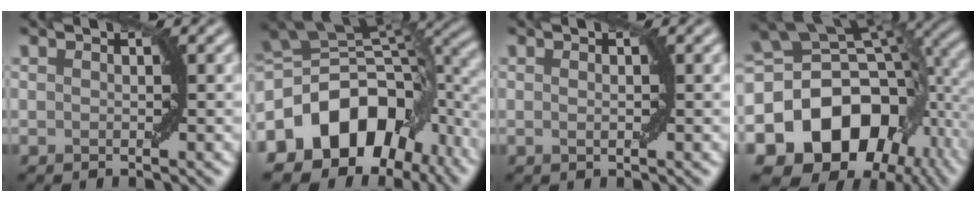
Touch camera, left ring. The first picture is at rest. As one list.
[{"total": 13.2, "force": [-5.3, 9.4, 7.7], "torque": [-0.142, 0.009, -0.102]}, {"total": 0.7, "force": [0.1, 0.3, 0.6], "torque": [-0.012, 0.001, 0.003]}, {"total": 16.3, "force": [-4.8, 11.4, 10.6], "torque": [-0.181, -0.015, -0.074]}]